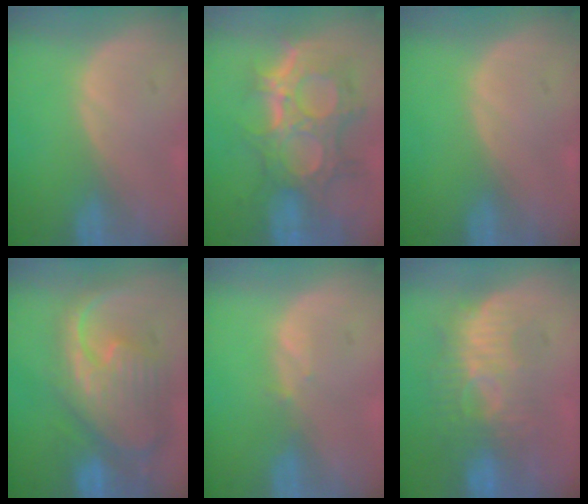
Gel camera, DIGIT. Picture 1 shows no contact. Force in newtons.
{"total": 11.8, "press": 10.6, "slide": 5.2}
{"total": 0.0}
{"total": 12.4, "press": 10.6, "slide": 6.5}
{"total": 0.8, "press": 0.8, "slide": 0.3}
{"total": 9.1, "press": 8.3, "slide": 3.8}